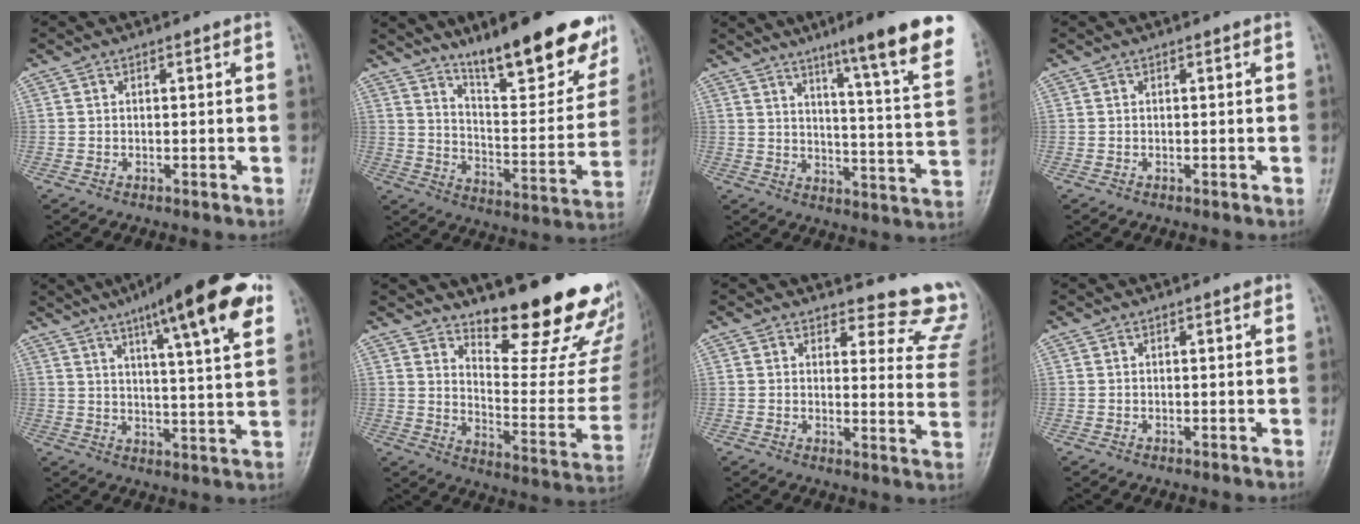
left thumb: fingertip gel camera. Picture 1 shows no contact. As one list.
[{"total": 20.8, "force": [14.8, 5.6, 13.5], "torque": [-0.147, -0.087, 0.229]}, {"total": 20.0, "force": [13.0, 1.1, 15.2], "torque": [-0.186, -0.060, 0.172]}, {"total": 0.0}, {"total": 19.2, "force": [10.4, 3.5, 15.7], "torque": [-0.214, -0.020, 0.147]}, {"total": 22.0, "force": [17.4, 5.6, 12.3], "torque": [-0.126, -0.153, 0.237]}, {"total": 13.3, "force": [12.7, 3.8, 1.4], "torque": [0.036, -0.134, 0.109]}, {"total": 0.5, "force": [0.3, 0.2, 0.4], "torque": [-0.005, 0.000, 0.001]}]